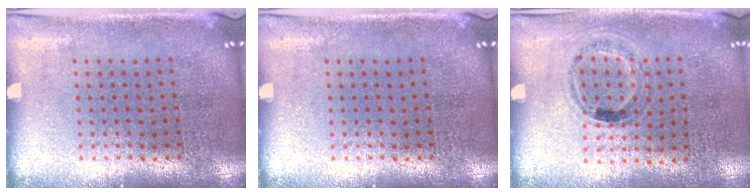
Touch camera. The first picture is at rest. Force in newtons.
{"total": 0.0}
{"total": 1.1, "press": 0.8, "slide": 0.7}